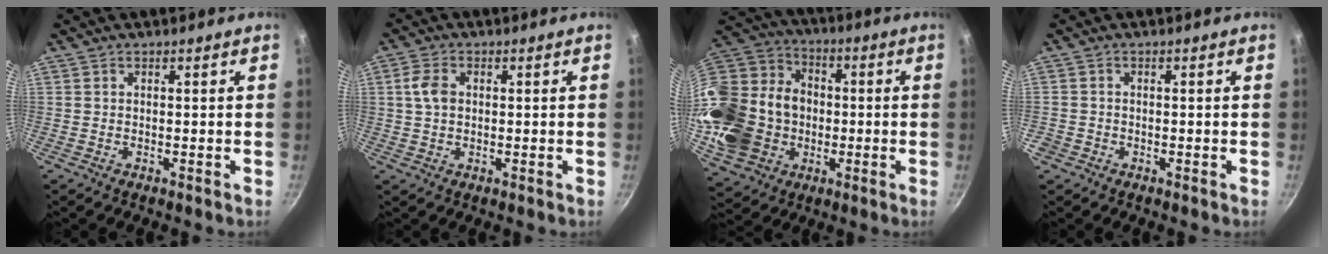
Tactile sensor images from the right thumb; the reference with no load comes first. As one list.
[{"total": 4.5, "force": [0.7, 3.1, 3.1], "torque": [-0.057, 0.006, 0.008]}, {"total": 25.5, "force": [-3.2, 20.8, 14.5], "torque": [-0.281, 0.047, -0.036]}, {"total": 1.7, "force": [-0.9, 1.4, 0.4], "torque": [-0.009, 0.004, -0.014]}]